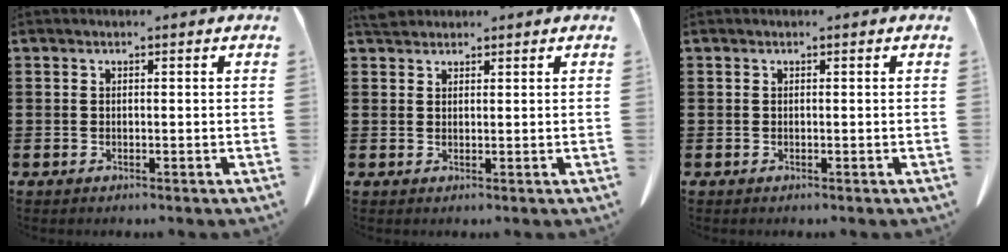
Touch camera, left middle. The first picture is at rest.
{"total": 2.0, "force": [1.8, 0.6, 0.6], "torque": [-0.018, 0.001, 0.037]}
{"total": 0.0}